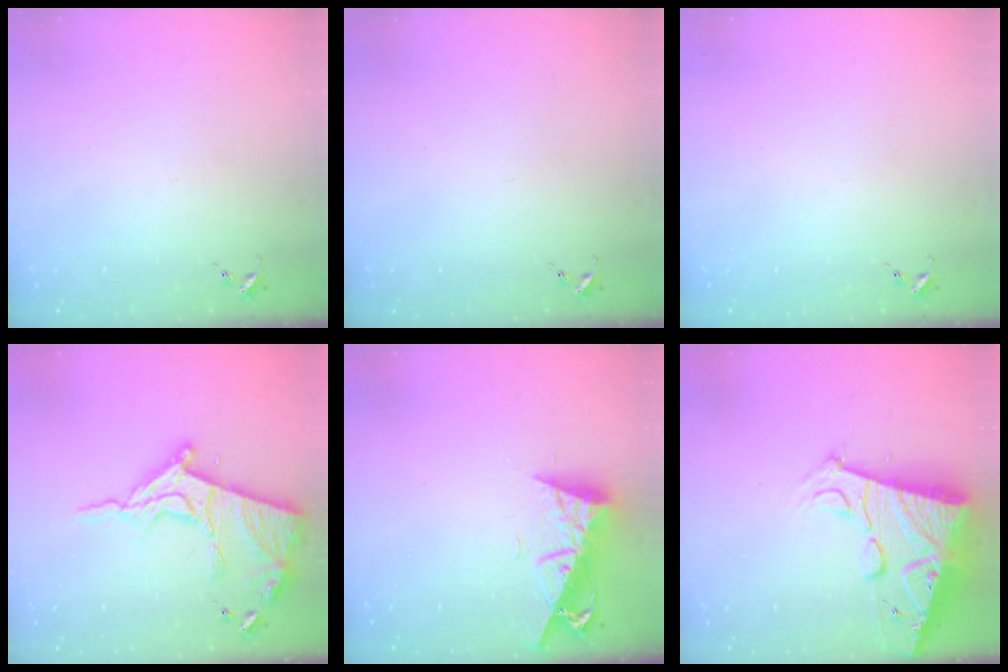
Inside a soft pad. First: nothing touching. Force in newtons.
{"total": 0.0}
{"total": 0.0}
{"total": 16.8, "press": 16.8, "slide": 1.3}
{"total": 9.4, "press": 9.3, "slide": 1.3}
{"total": 18.3, "press": 18.2, "slide": 1.7}